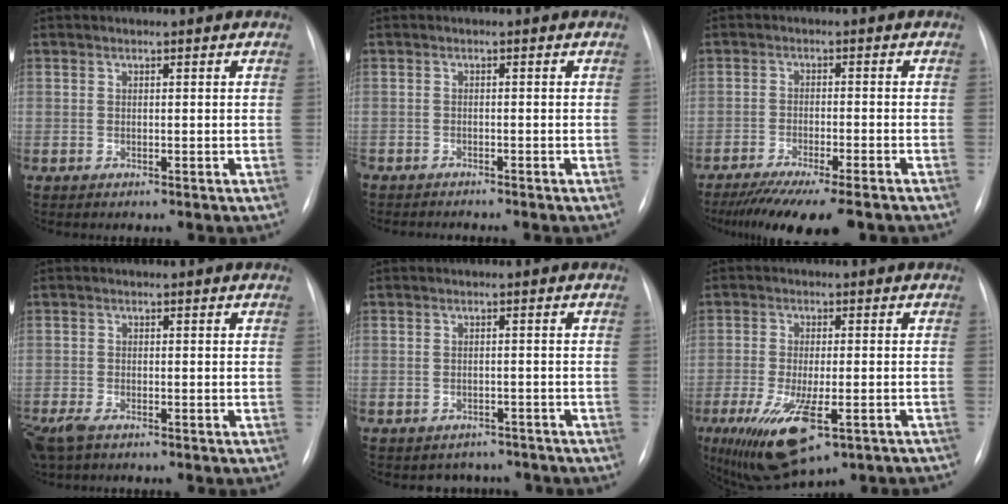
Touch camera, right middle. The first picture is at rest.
{"total": 3.0, "force": [-2.8, 0.2, 0.9], "torque": [-0.011, -0.007, -0.042]}
{"total": 12.9, "force": [-10.5, 1.4, 7.3], "torque": [-0.105, -0.024, -0.159]}
{"total": 5.7, "force": [-3.8, 2.4, 3.5], "torque": [-0.081, -0.015, -0.070]}
{"total": 4.3, "force": [-3.6, 2.2, -0.2], "torque": [0.006, 0.013, -0.044]}
{"total": 13.0, "force": [-7.4, 4.1, 9.9], "torque": [-0.172, -0.023, -0.111]}